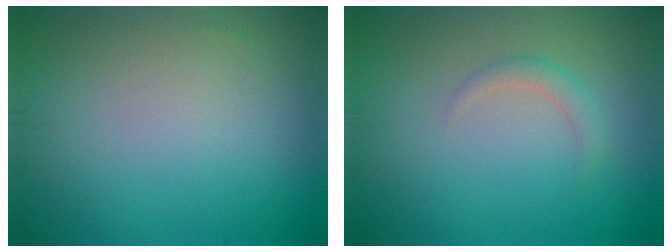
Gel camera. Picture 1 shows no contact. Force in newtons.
{"total": 1.2, "press": 1.2, "slide": 0.1}